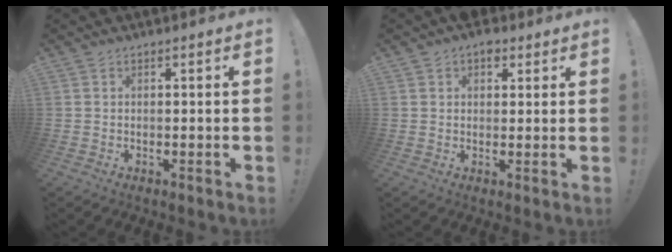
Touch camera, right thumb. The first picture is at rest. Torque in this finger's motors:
{"motor_torque": [0.00, 0.03, 0.16, 0.15, 0.00]}